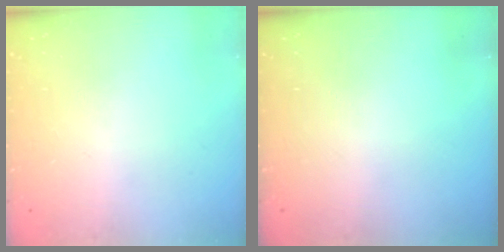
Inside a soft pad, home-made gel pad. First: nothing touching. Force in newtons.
{"total": 0.0}